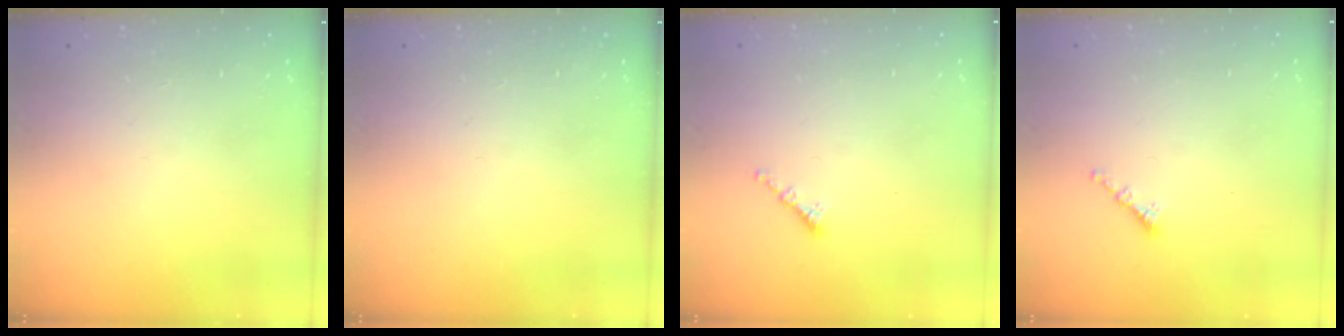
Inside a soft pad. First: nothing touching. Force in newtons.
{"total": 0.0}
{"total": 1.3, "press": 1.2, "slide": 0.5}
{"total": 1.3, "press": 1.2, "slide": 0.5}